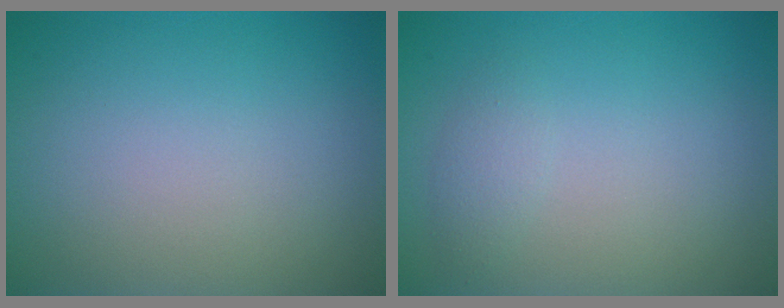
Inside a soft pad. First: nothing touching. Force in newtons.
{"total": 1.1, "press": 1.1, "slide": 0.1}